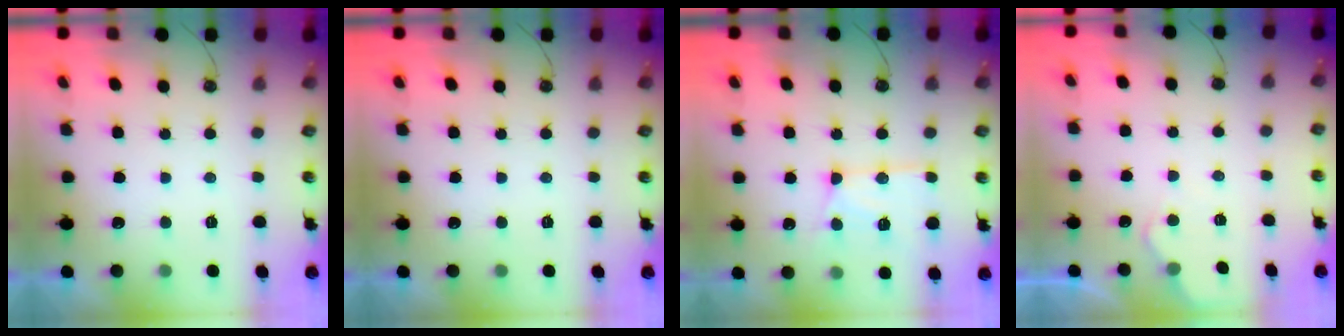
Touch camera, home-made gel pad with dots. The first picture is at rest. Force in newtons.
{"total": 0.0}
{"total": 13.7, "press": 13.7, "slide": 0.8}
{"total": 3.8, "press": 3.8, "slide": 0.4}